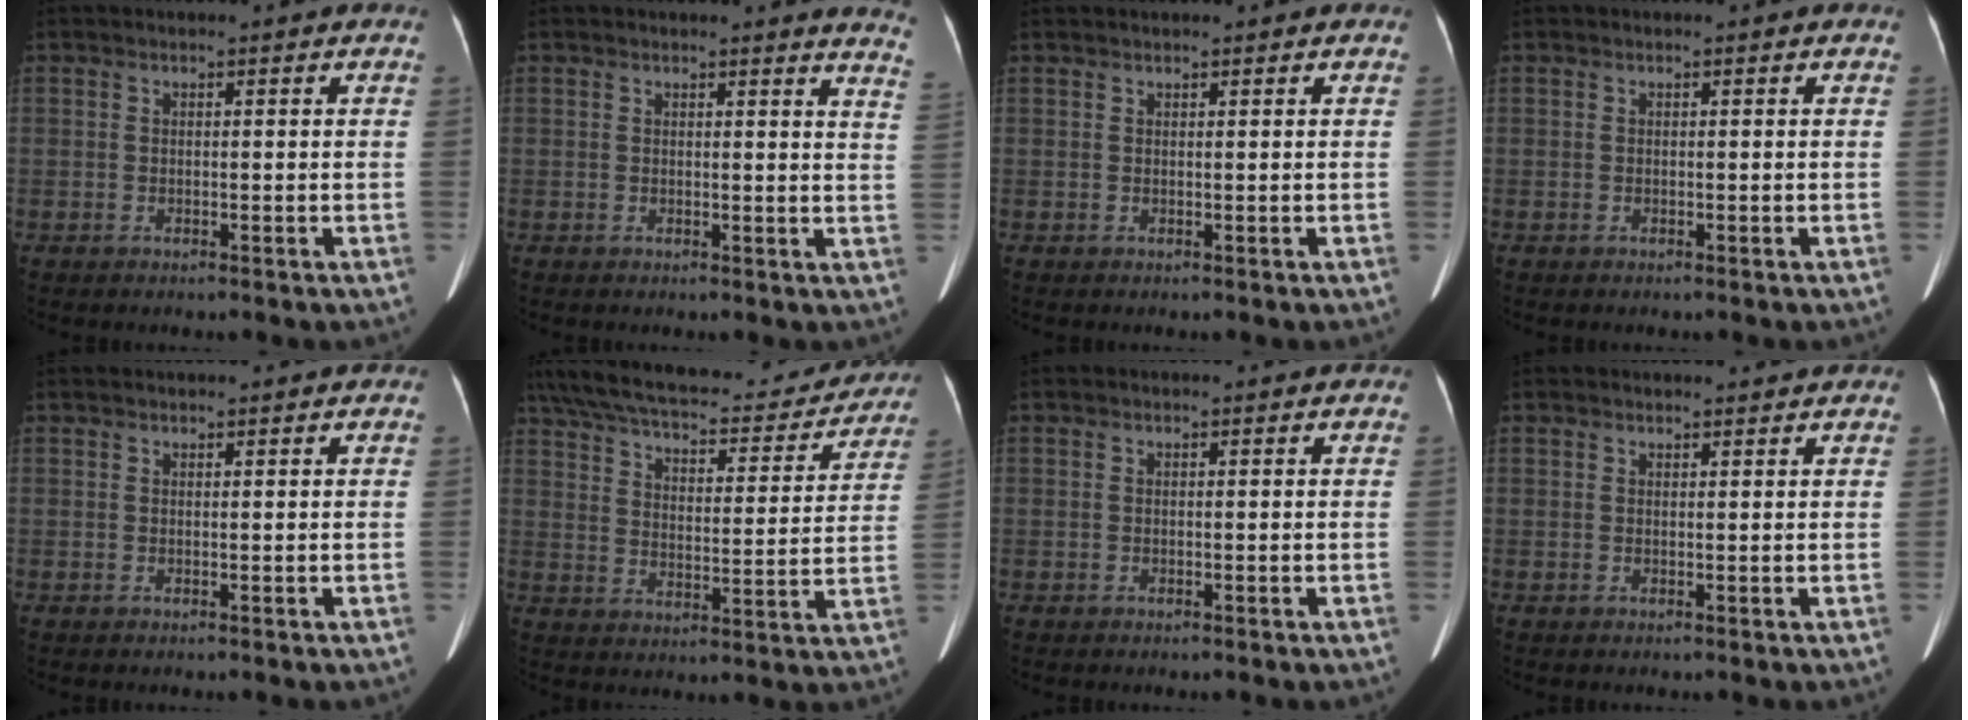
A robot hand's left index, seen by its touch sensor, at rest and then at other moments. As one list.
[{"total": 6.7, "force": [6.5, -0.5, 1.2], "torque": [-0.001, -0.074, 0.039]}, {"total": 2.1, "force": [1.9, 0.2, 0.8], "torque": [-0.010, 0.017, 0.024]}, {"total": 0.0}, {"total": 3.2, "force": [2.9, 0.1, 1.2], "torque": [-0.013, 0.019, 0.035]}, {"total": 24.7, "force": [21.1, 7.3, 10.6], "torque": [-0.179, 0.013, 0.283]}, {"total": 0.7, "force": [0.7, 0.0, 0.3], "torque": [-0.007, 0.000, 0.010]}, {"total": 3.8, "force": [3.7, 0.2, 1.0], "torque": [-0.012, 0.006, 0.041]}]